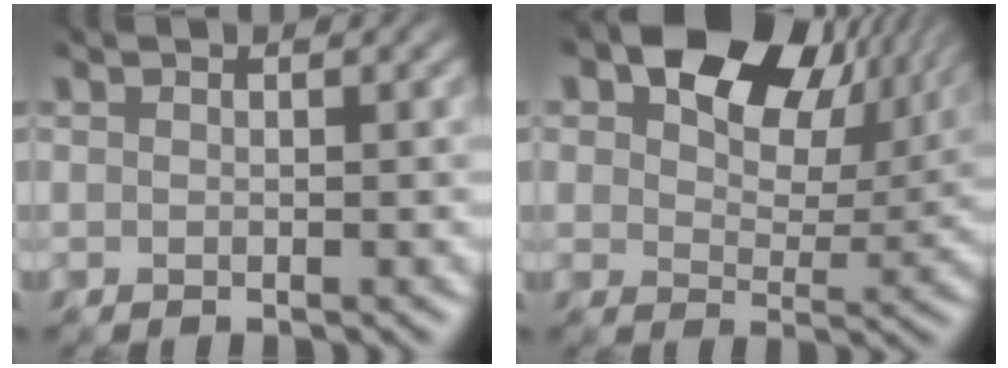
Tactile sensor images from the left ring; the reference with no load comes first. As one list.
[{"total": 12.8, "force": [7.1, 7.2, 7.8], "torque": [-0.109, 0.019, 0.101]}]